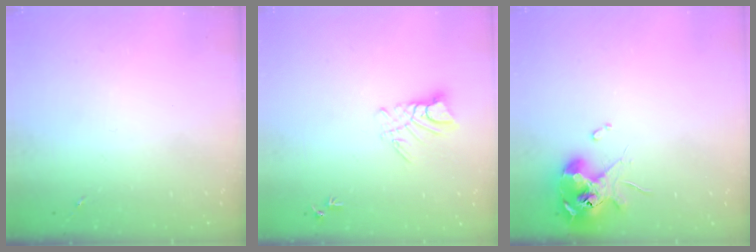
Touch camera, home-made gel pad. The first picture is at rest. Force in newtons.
{"total": 7.6, "press": 7.5, "slide": 0.7}
{"total": 11.1, "press": 11.0, "slide": 1.6}